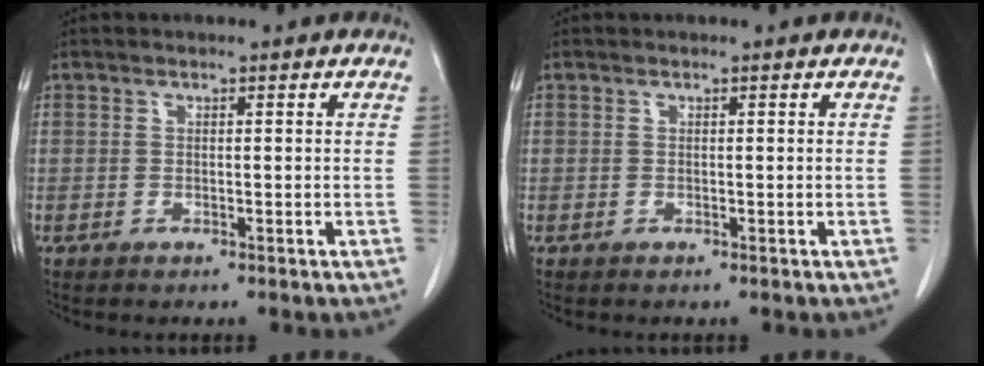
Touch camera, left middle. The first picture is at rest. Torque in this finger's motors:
{"motor_torque": [0.00, 0.00, 0.00, 0.00]}